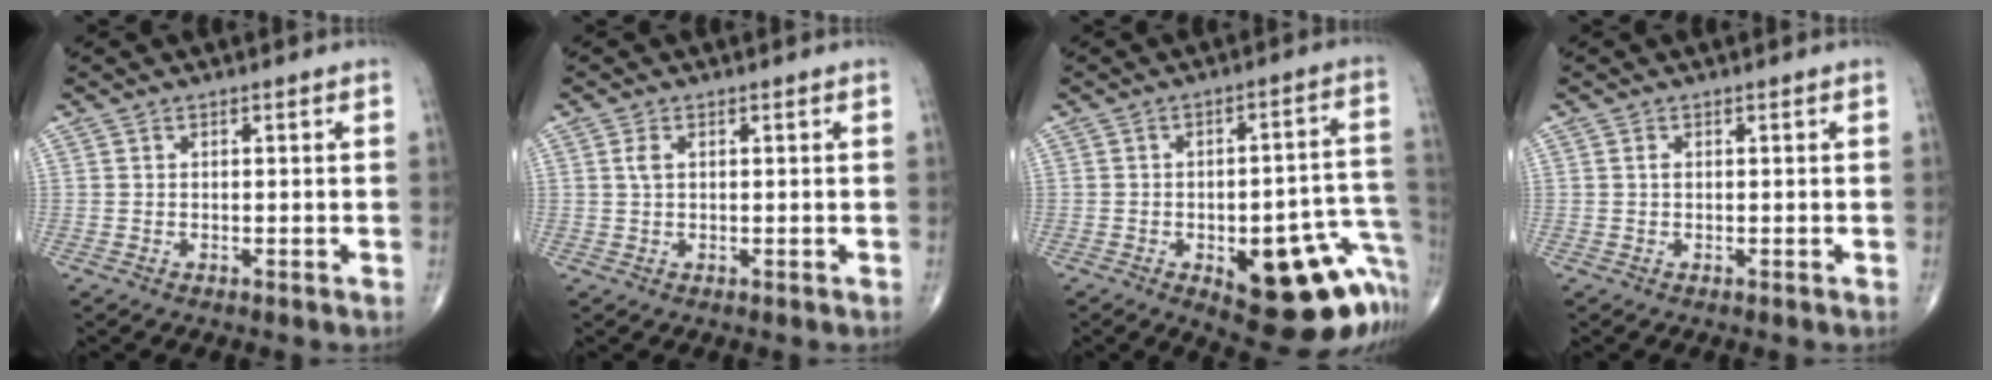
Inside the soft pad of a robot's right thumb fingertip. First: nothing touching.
{"total": 1.6, "force": [0.5, 0.8, 1.3], "torque": [-0.034, 0.006, 0.010]}
{"total": 21.8, "force": [-8.6, 8.8, 18.0], "torque": [-0.145, 0.055, -0.090]}
{"total": 0.8, "force": [0.2, 0.4, 0.6], "torque": [-0.012, 0.003, 0.003]}